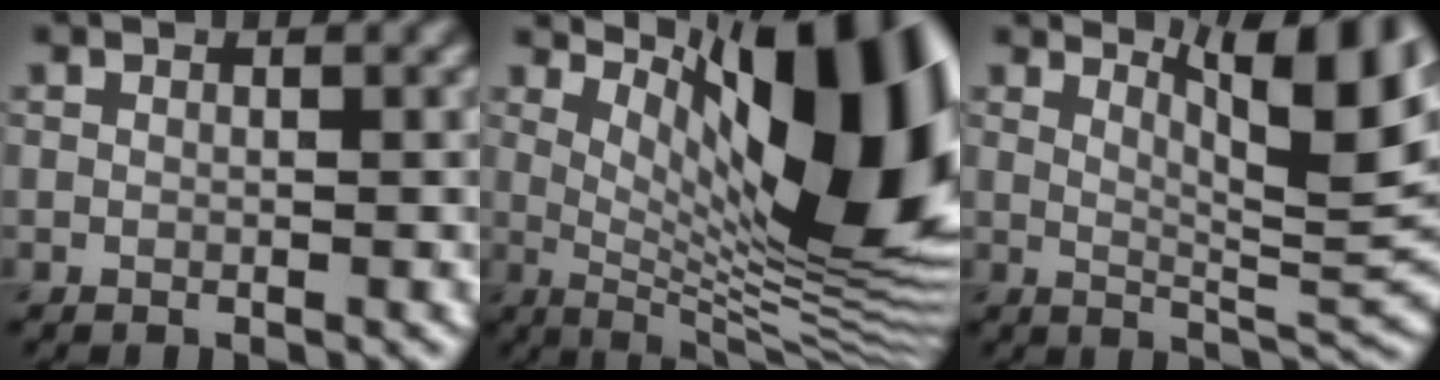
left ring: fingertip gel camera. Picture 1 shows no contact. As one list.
[{"total": 16.1, "force": [5.6, 5.0, 14.3], "torque": [-0.184, 0.001, 0.092]}, {"total": 9.8, "force": [5.2, 2.3, 8.0], "torque": [-0.110, 0.009, 0.089]}]